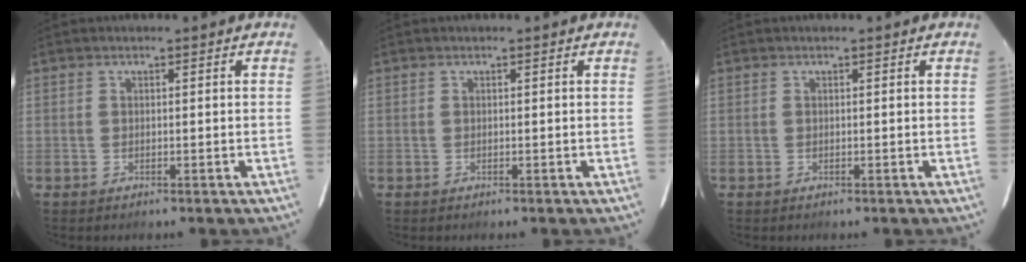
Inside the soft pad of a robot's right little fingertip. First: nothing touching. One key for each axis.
{"total": 0.0}
{"total": 0.0}